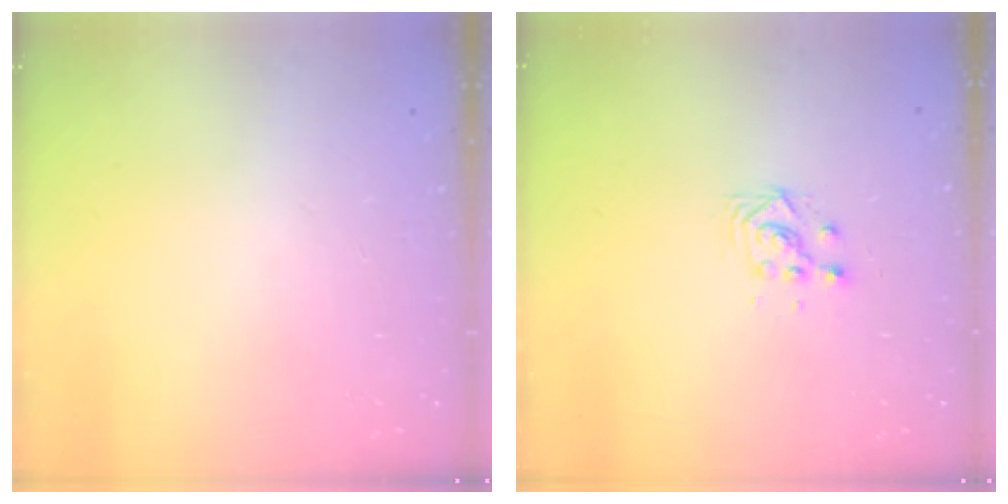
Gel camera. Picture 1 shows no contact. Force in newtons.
{"total": 3.6, "press": 3.6, "slide": 0.1}